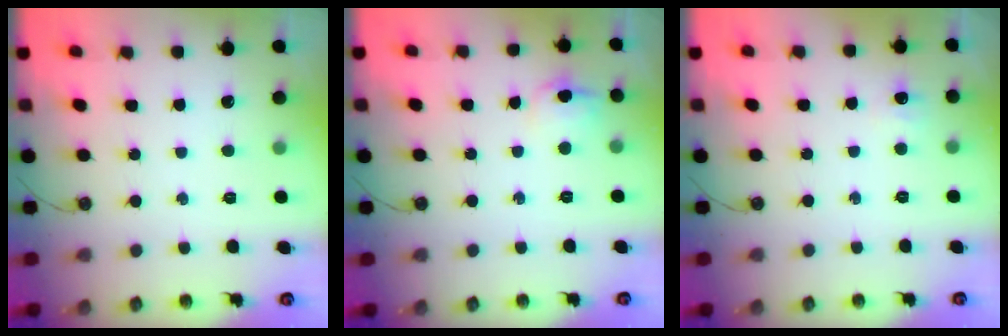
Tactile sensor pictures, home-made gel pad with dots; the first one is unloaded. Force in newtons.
{"total": 5.9, "press": 5.8, "slide": 1.5}
{"total": 4.7, "press": 4.7, "slide": 0.3}